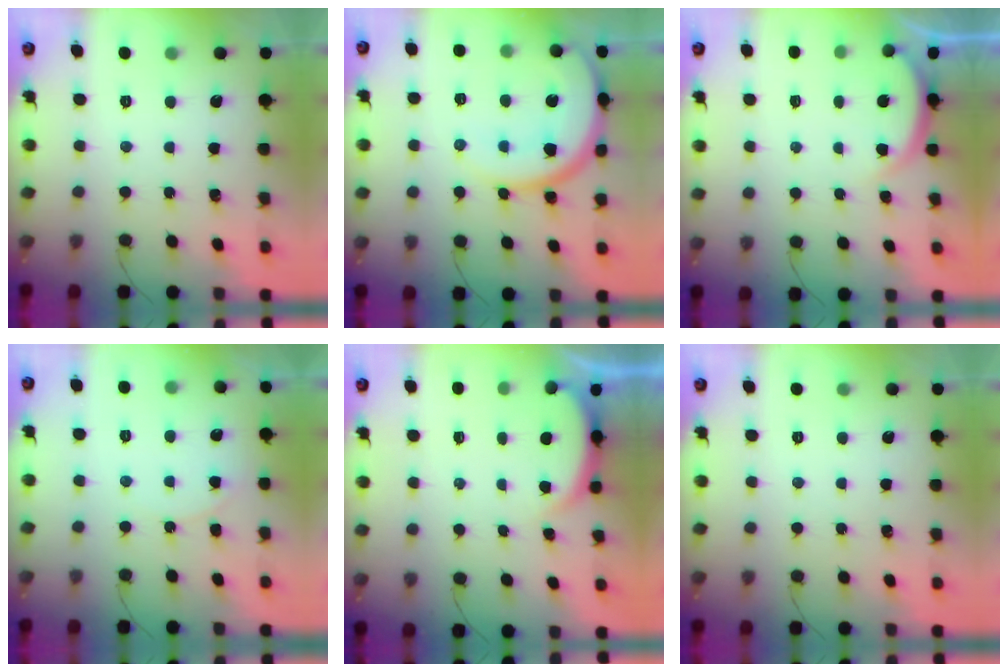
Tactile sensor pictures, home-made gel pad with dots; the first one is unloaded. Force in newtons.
{"total": 15.6, "press": 15.5, "slide": 2.0}
{"total": 3.6, "press": 3.5, "slide": 0.5}
{"total": 3.9, "press": 3.9, "slide": 0.5}
{"total": 2.8, "press": 2.7, "slide": 0.6}
{"total": 0.0}